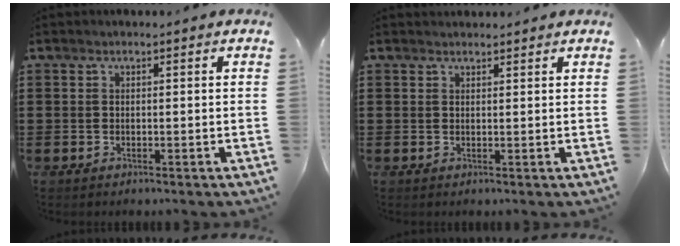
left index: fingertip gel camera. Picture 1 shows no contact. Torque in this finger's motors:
{"motor_torque": [-0.61, 0.90, -0.01, -0.01]}